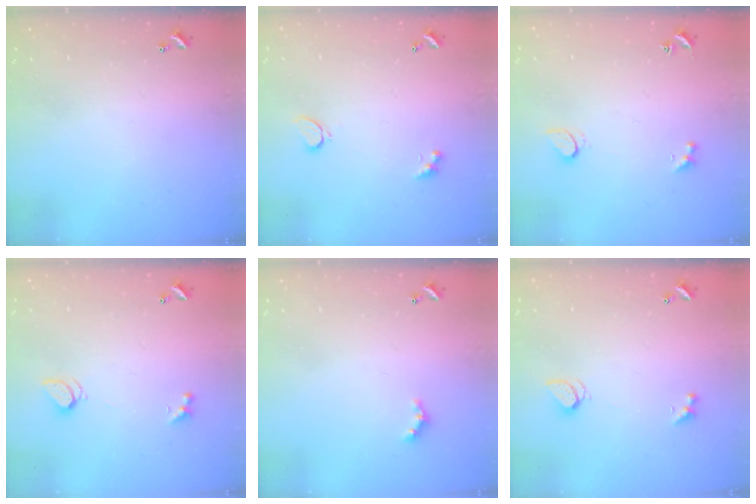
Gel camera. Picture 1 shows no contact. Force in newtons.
{"total": 2.3, "press": 2.3, "slide": 0.6}
{"total": 1.8, "press": 1.7, "slide": 0.6}
{"total": 1.8, "press": 1.8, "slide": 0.5}
{"total": 3.1, "press": 3.1, "slide": 0.5}
{"total": 1.3, "press": 1.2, "slide": 0.4}